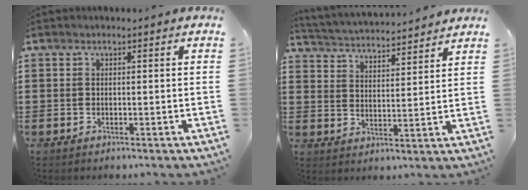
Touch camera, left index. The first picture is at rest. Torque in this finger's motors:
{"motor_torque": [1.03, -1.10, 0.43, 0.13]}